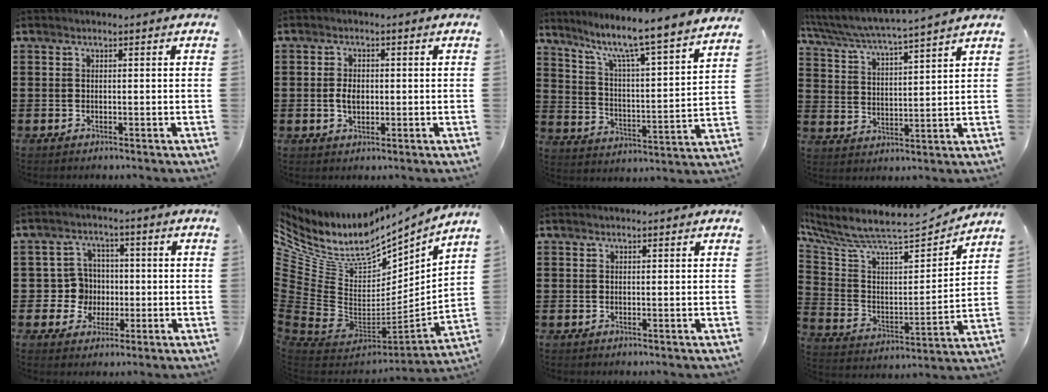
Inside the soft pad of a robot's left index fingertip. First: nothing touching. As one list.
[{"total": 2.8, "force": [-0.2, 1.6, 2.3], "torque": [-0.044, 0.005, -0.004]}, {"total": 6.9, "force": [5.8, -0.8, 3.5], "torque": [-0.094, -0.059, 0.087]}, {"total": 4.3, "force": [4.0, -0.5, 1.7], "torque": [-0.054, -0.033, 0.061]}, {"total": 5.8, "force": [-0.3, 5.5, 1.6], "torque": [-0.045, 0.012, -0.005]}, {"total": 10.0, "force": [7.2, 5.1, 4.8], "torque": [-0.138, -0.069, 0.122]}, {"total": 0.0}, {"total": 8.0, "force": [7.0, 1.3, 3.5], "torque": [-0.107, -0.064, 0.112]}]